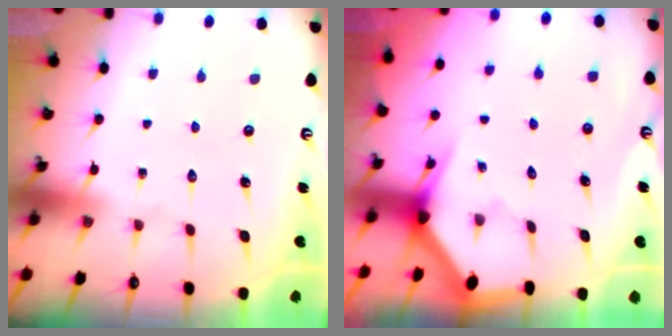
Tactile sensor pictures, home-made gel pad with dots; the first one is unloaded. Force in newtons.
{"total": 3.1, "press": 3.1, "slide": 0.2}